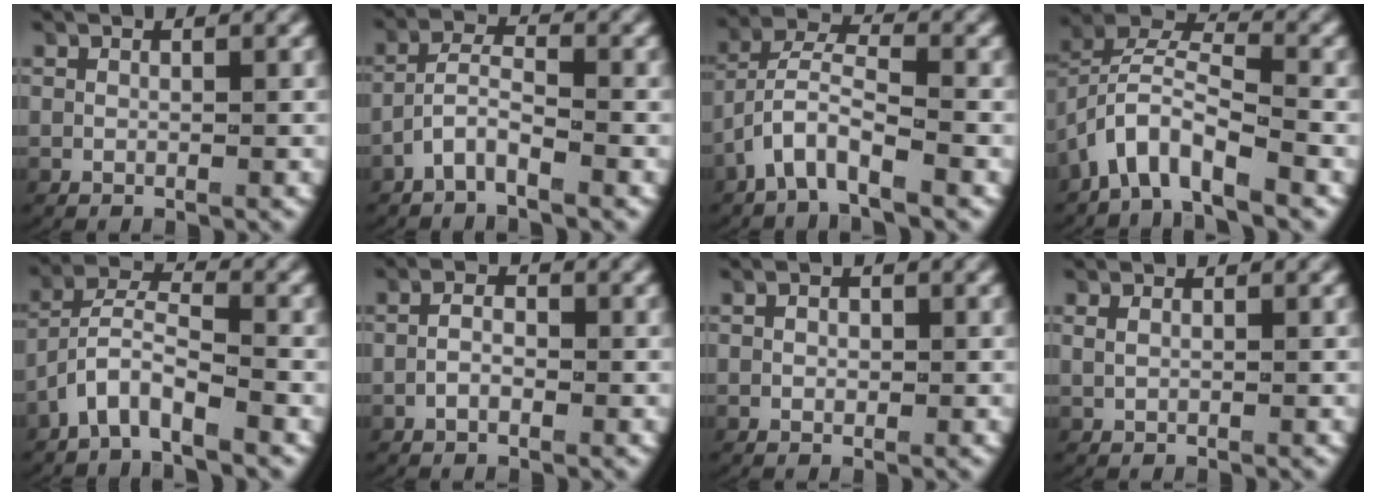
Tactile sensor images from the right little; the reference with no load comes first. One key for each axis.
{"total": 3.3, "fx": -2.2, "fy": 1.4, "fz": 2.0, "tx": -0.049, "ty": -0.004, "tz": -0.043}
{"total": 3.5, "fx": -1.7, "fy": 2.0, "fz": 2.4, "tx": -0.055, "ty": -0.004, "tz": -0.035}
{"total": 4.8, "fx": -1.1, "fy": 3.4, "fz": 3.2, "tx": -0.074, "ty": -0.001, "tz": -0.031}
{"total": 4.0, "fx": -2.1, "fy": 2.4, "fz": 2.3, "tx": -0.054, "ty": -0.008, "tz": -0.045}
{"total": 1.6, "fx": -0.8, "fy": 0.8, "fz": 1.2, "tx": -0.022, "ty": -0.005, "tz": -0.013}
{"total": 0.8, "fx": -0.1, "fy": 0.6, "fz": 0.5, "tx": -0.013, "ty": -0.007, "tz": 0.001}
{"total": 0.6, "fx": 0.3, "fy": 0.2, "fz": 0.5, "tx": -0.015, "ty": 0.000, "tz": 0.011}